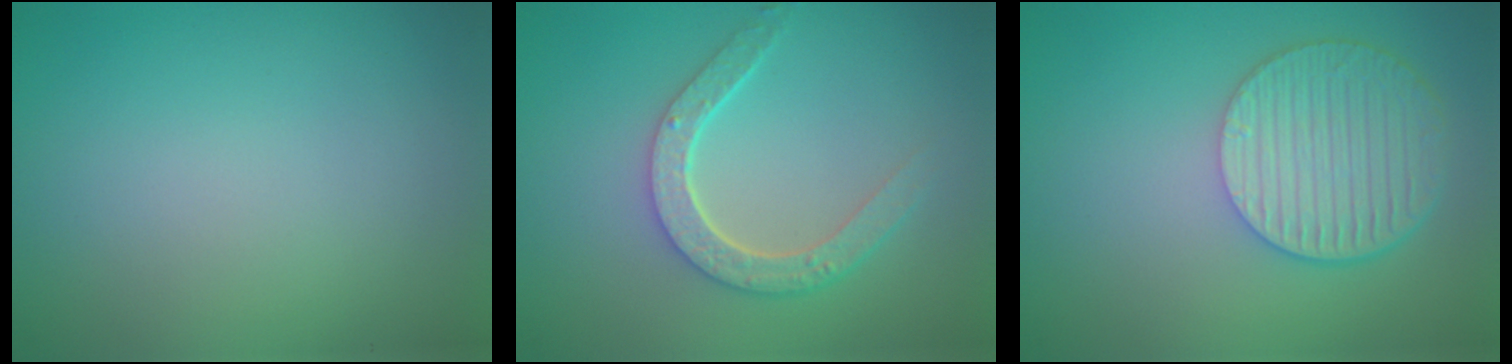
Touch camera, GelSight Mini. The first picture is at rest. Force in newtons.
{"total": 4.1, "press": 3.3, "slide": 2.4}
{"total": 6.1, "press": 4.8, "slide": 3.8}